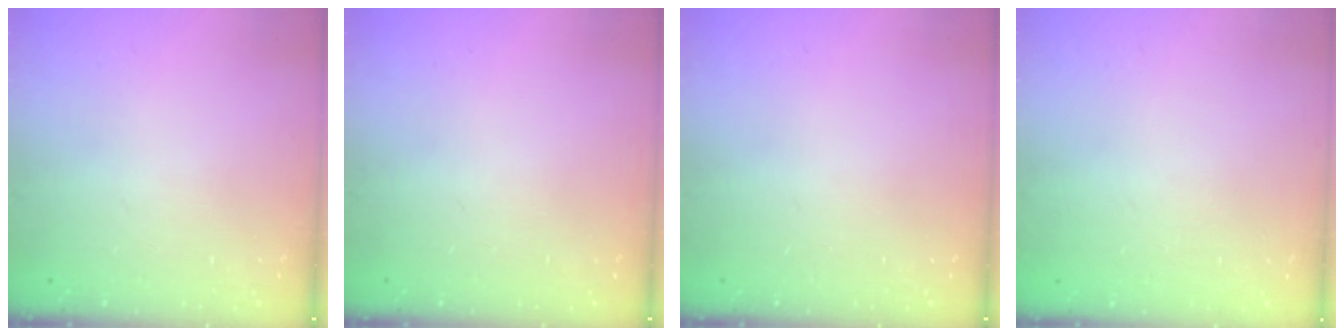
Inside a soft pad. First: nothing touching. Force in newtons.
{"total": 0.0}
{"total": 0.0}
{"total": 0.0}